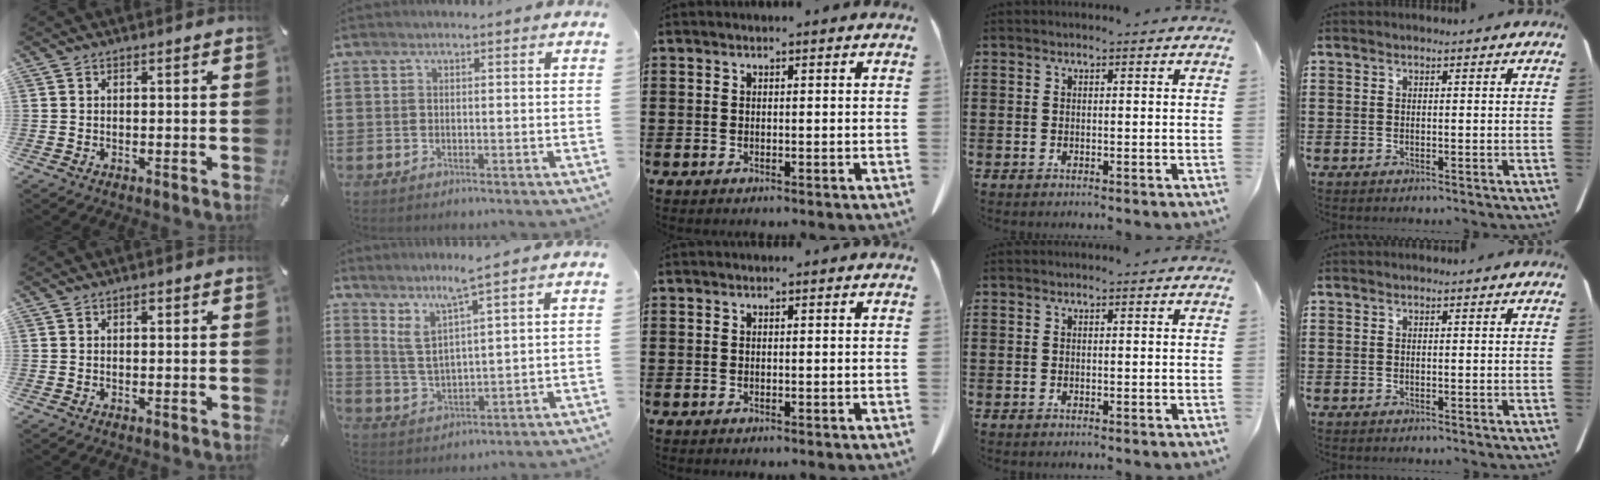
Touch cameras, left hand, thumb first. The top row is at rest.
{"thumb": {"total": 0.5, "force": [0.1, 0.3, 0.4], "torque": [-0.007, 0.001, 0.001]}, "index": {"total": 4.7, "force": [3.4, -0.2, 3.3], "torque": [-0.076, -0.021, 0.054]}}